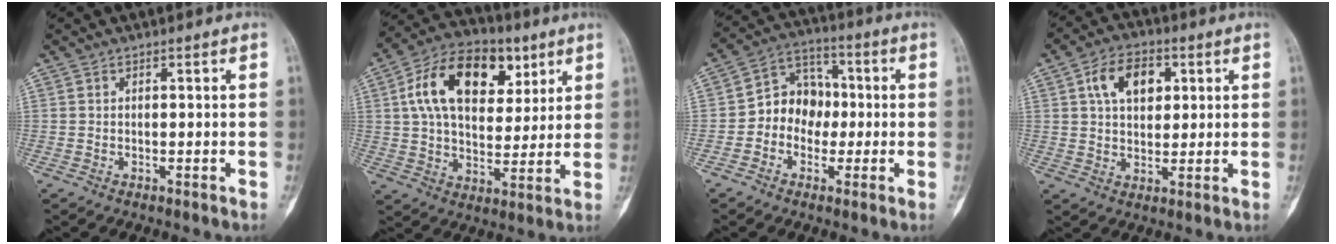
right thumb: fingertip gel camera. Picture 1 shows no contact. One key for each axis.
{"total": 19.0, "fx": 6.9, "fy": 11.9, "fz": 13.2, "tx": -0.194, "ty": -0.002, "tz": 0.114}
{"total": 9.3, "fx": -1.1, "fy": 7.8, "fz": 4.9, "tx": -0.038, "ty": 0.035, "tz": -0.035}
{"total": 9.6, "fx": 3.0, "fy": 6.2, "fz": 6.7, "tx": -0.090, "ty": 0.001, "tz": 0.047}